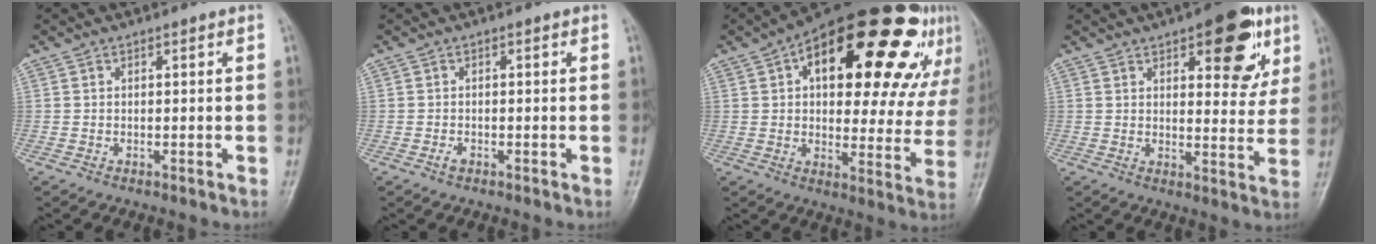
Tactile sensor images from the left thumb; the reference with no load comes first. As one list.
[{"total": 1.1, "force": [-0.6, 0.7, 0.7], "torque": [-0.011, 0.001, -0.013]}, {"total": 30.1, "force": [13.4, 13.9, 23.1], "torque": [-0.282, 0.021, 0.189]}, {"total": 13.7, "force": [6.7, 5.9, 10.4], "torque": [-0.087, -0.024, 0.082]}]